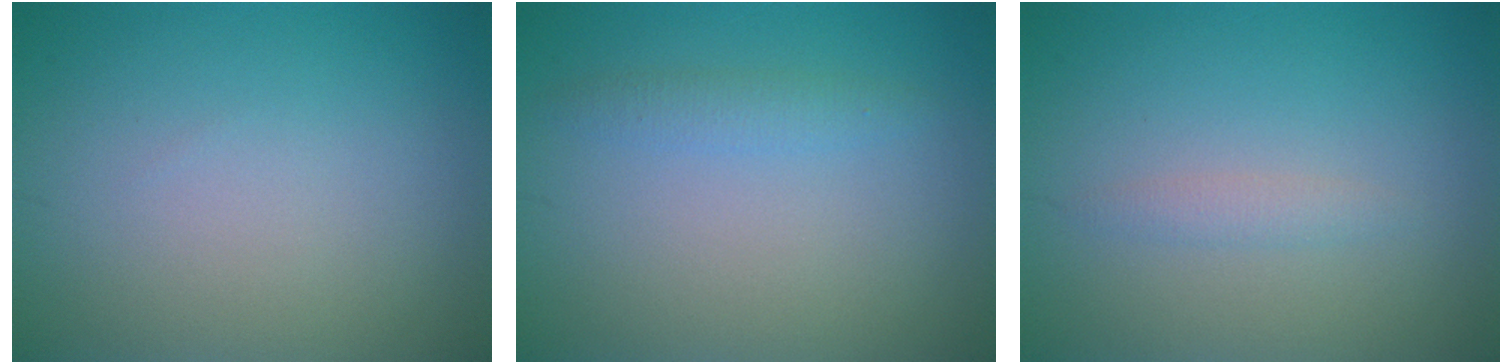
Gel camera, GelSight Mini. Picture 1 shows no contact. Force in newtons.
{"total": 1.4, "press": 1.4, "slide": 0.1}
{"total": 1.1, "press": 1.1, "slide": 0.1}